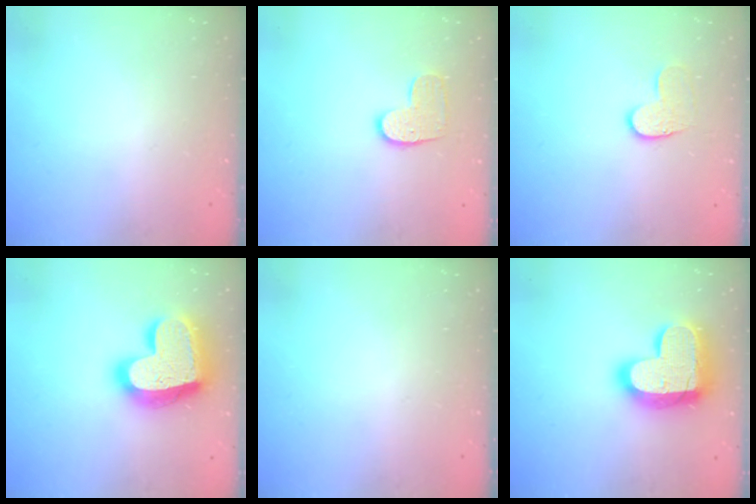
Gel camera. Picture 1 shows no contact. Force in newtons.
{"total": 8.3, "press": 8.3, "slide": 0.3}
{"total": 6.9, "press": 6.8, "slide": 0.6}
{"total": 24.6, "press": 24.5, "slide": 1.9}
{"total": 0.0}
{"total": 23.7, "press": 23.7, "slide": 1.6}